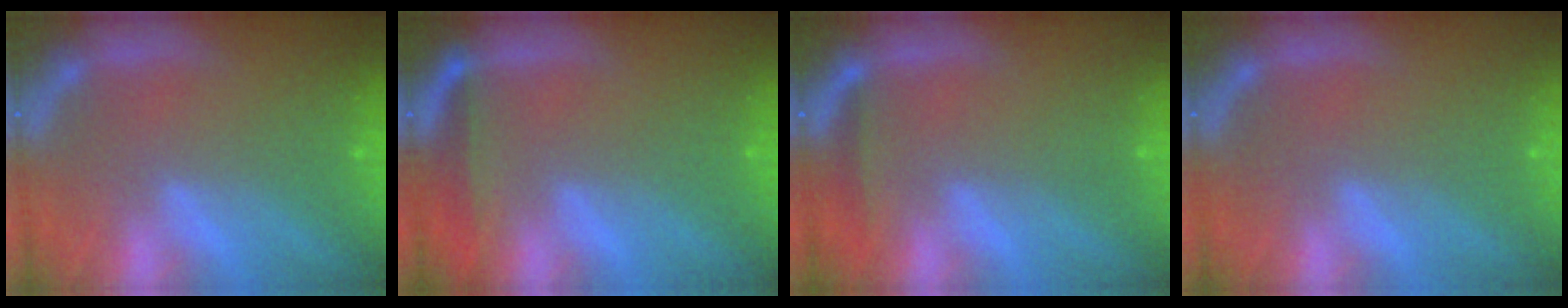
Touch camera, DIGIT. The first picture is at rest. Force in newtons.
{"total": 3.0}
{"total": 1.4}
{"total": 0.0}